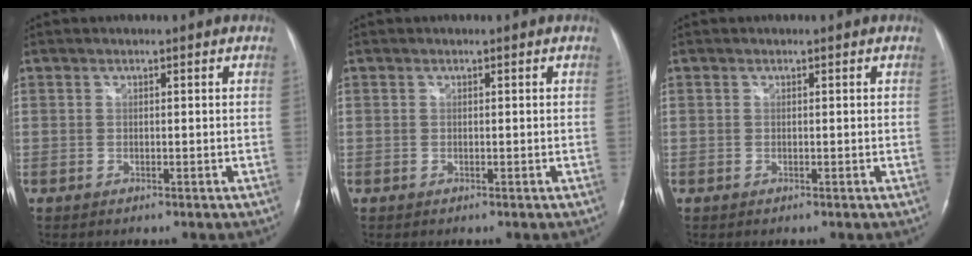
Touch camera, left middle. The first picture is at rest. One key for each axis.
{"total": 0.0}
{"total": 0.0}